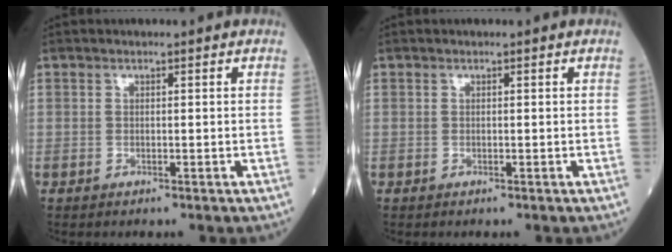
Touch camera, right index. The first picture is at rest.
{"total": 0.0}